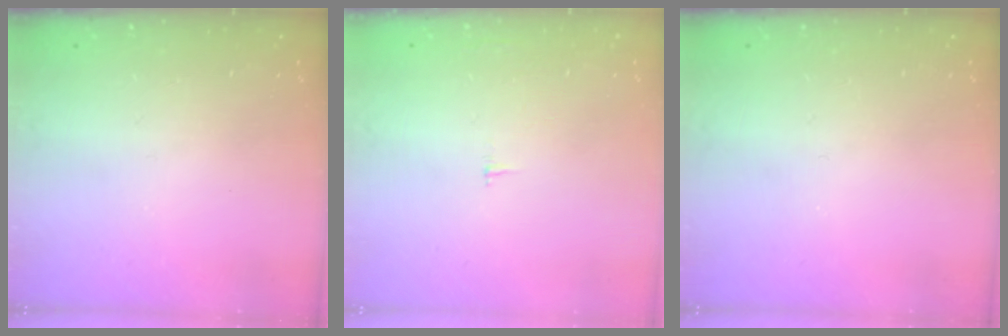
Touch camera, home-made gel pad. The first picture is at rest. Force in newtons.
{"total": 2.1, "press": 2.1, "slide": 0.2}
{"total": 0.0}